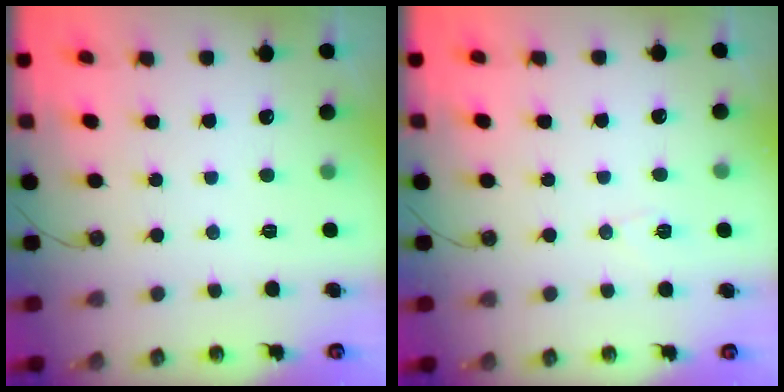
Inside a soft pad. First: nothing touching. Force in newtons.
{"total": 6.0, "press": 5.9, "slide": 0.7}